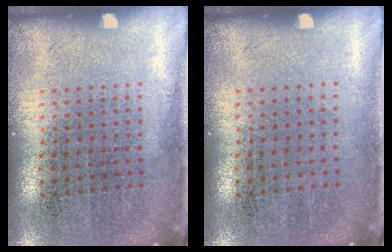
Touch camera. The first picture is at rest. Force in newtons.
{"total": 0.0}